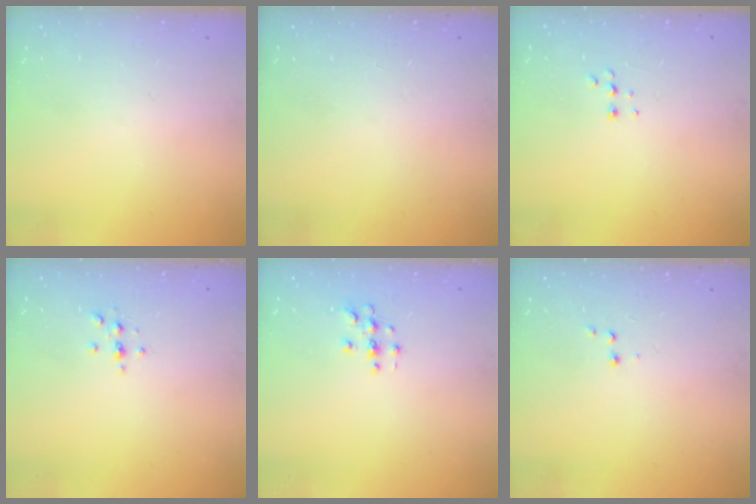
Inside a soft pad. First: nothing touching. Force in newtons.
{"total": 0.0}
{"total": 4.0, "press": 4.0, "slide": 0.8}
{"total": 2.3, "press": 2.3, "slide": 0.2}
{"total": 2.8, "press": 2.8, "slide": 0.2}
{"total": 2.6, "press": 2.5, "slide": 0.6}